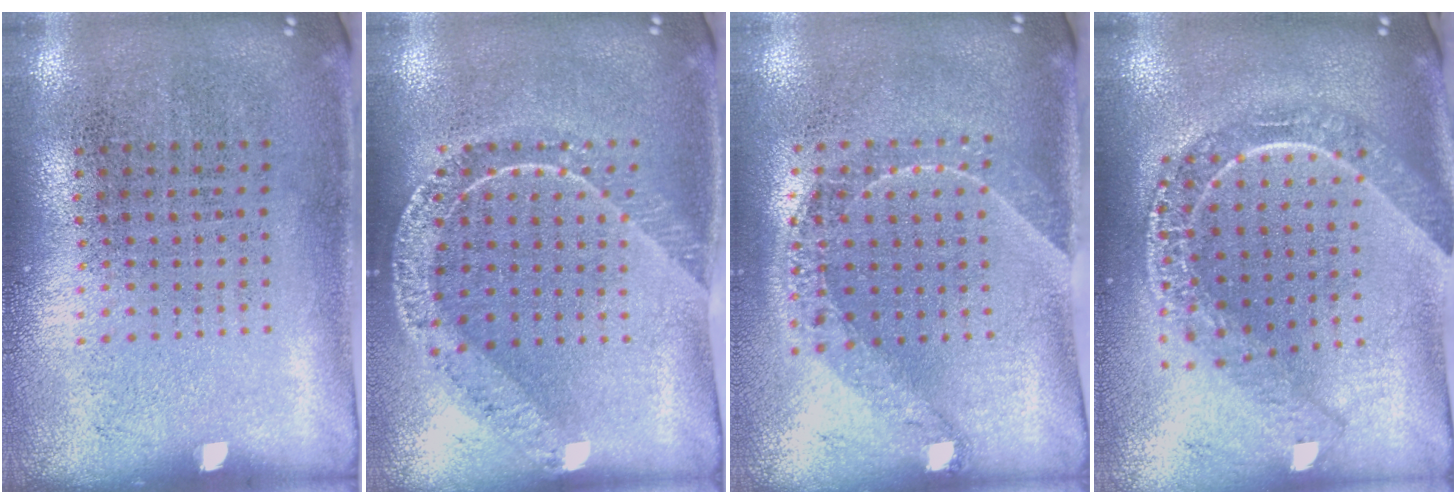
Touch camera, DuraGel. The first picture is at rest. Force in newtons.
{"total": 1.7, "press": 1.6, "slide": 0.5}
{"total": 1.4, "press": 1.2, "slide": 0.7}
{"total": 2.1, "press": 1.8, "slide": 1.1}